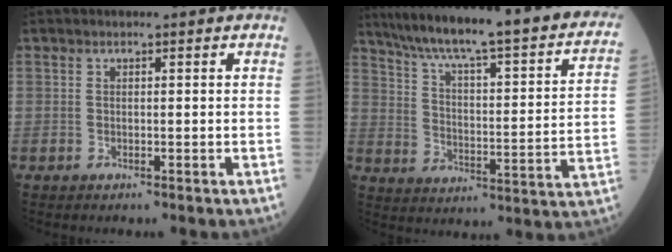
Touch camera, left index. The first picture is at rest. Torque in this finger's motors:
{"motor_torque": [0.99, -1.15, 0.43, 0.06]}